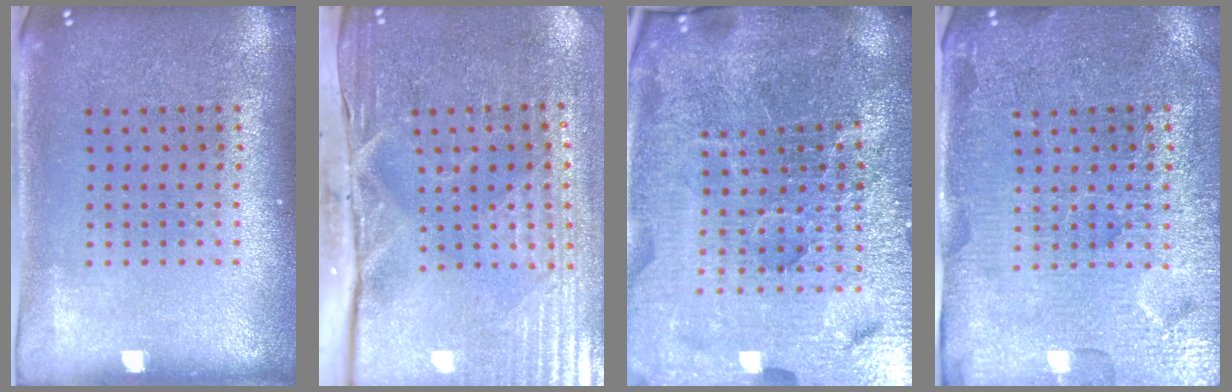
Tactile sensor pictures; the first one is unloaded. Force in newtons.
{"total": 4.8, "press": 4.1, "slide": 2.5}
{"total": 6.3, "press": 5.6, "slide": 2.8}
{"total": 4.1, "press": 4.0, "slide": 1.1}